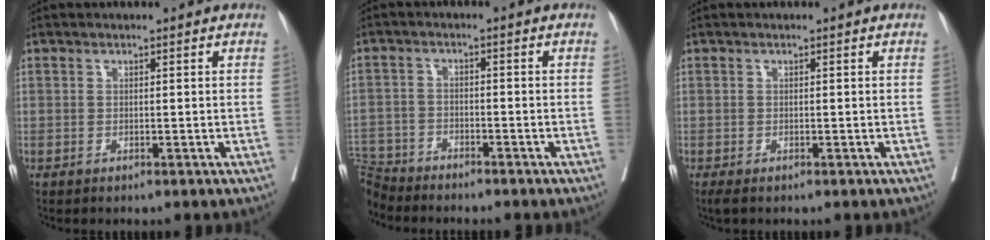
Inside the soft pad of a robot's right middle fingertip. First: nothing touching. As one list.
[{"total": 6.8, "force": [-6.6, 1.3, -0.2], "torque": [0.004, 0.002, -0.126]}, {"total": 1.0, "force": [-0.8, 0.3, 0.6], "torque": [-0.006, -0.005, -0.011]}]